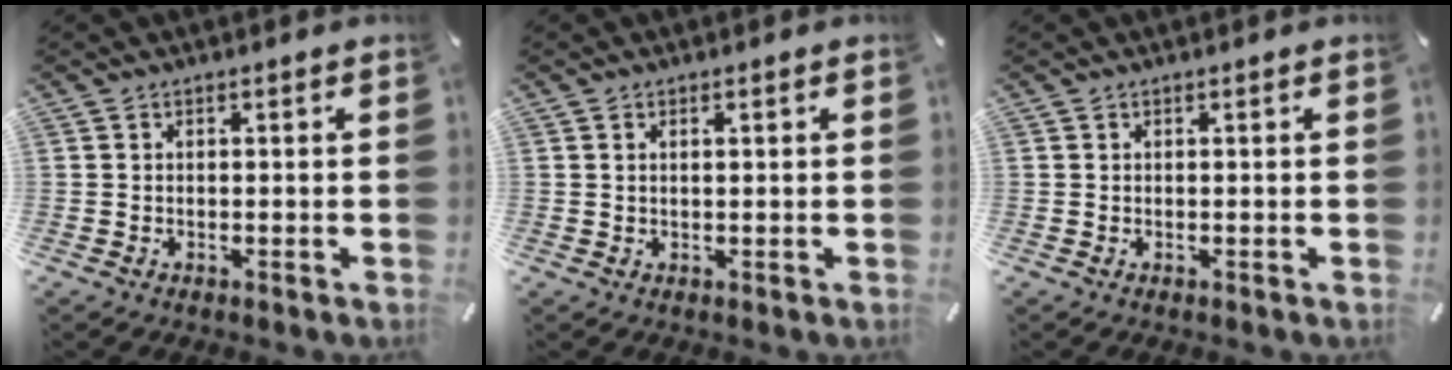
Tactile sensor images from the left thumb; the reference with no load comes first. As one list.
[{"total": 1.0, "force": [0.3, 0.3, 0.9], "torque": [-0.017, 0.002, 0.005]}, {"total": 0.0}]